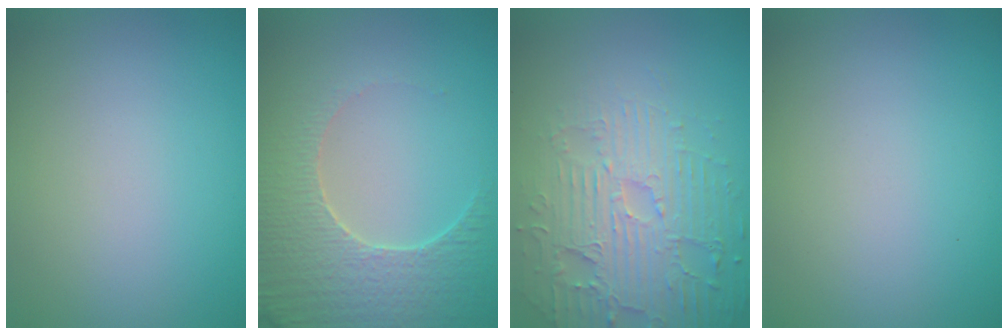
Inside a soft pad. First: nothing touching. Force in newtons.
{"total": 4.9, "press": 4.7, "slide": 1.4}
{"total": 5.4, "press": 4.7, "slide": 2.7}
{"total": 0.0}